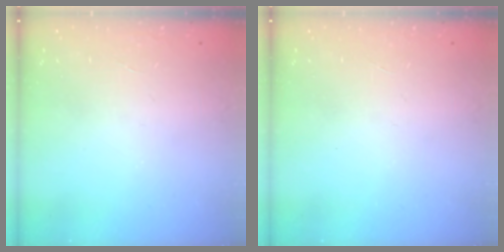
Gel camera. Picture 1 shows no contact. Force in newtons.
{"total": 0.0}